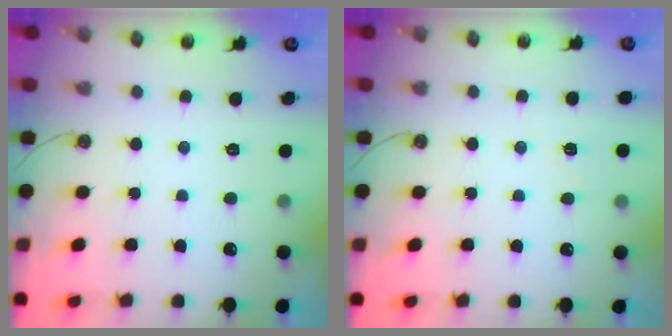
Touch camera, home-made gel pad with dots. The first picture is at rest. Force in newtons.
{"total": 5.0, "press": 4.5, "slide": 2.2}